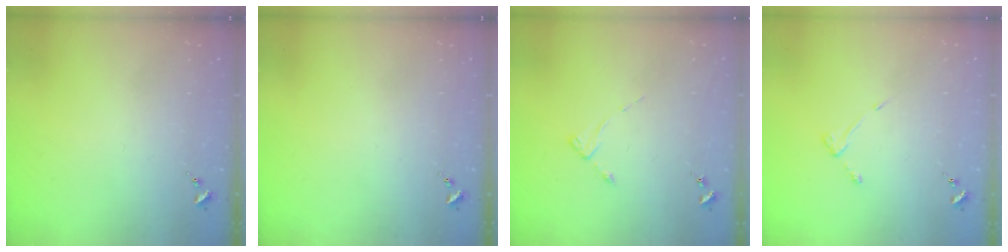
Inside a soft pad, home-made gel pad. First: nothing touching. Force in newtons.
{"total": 0.0}
{"total": 1.9, "press": 1.8, "slide": 0.3}
{"total": 3.5, "press": 3.4, "slide": 0.5}